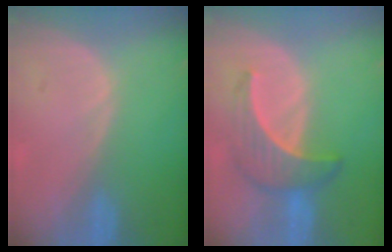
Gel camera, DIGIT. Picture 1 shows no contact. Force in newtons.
{"total": 6.3, "press": 6.1, "slide": 1.9}